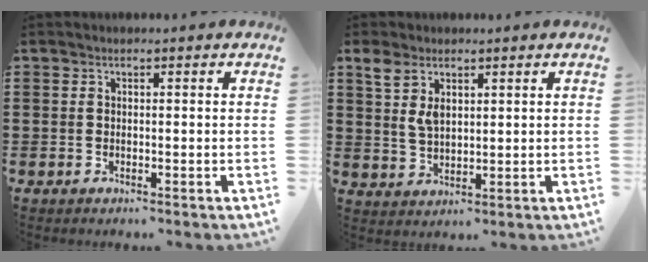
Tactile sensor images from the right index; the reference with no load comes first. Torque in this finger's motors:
{"motor_torque": [0.27, 0.33, 0.21, 0.11]}